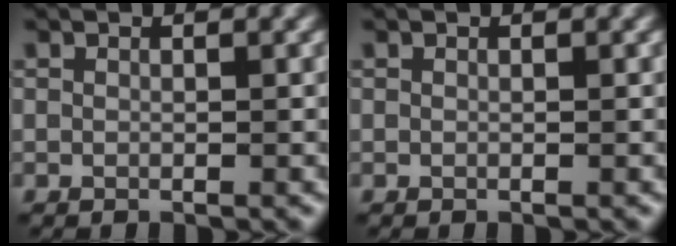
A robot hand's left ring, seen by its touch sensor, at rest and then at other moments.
{"total": 0.0}